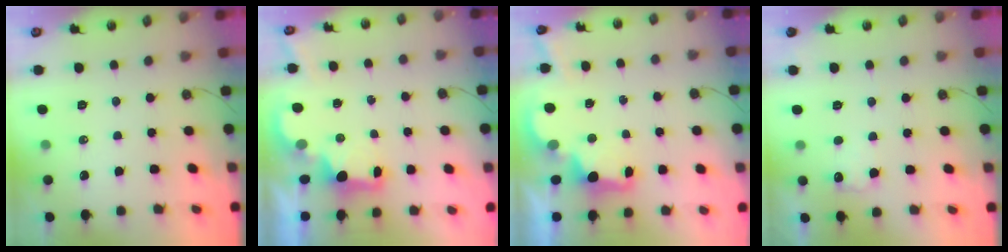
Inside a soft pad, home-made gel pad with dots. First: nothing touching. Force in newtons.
{"total": 2.2, "press": 2.1, "slide": 0.8}
{"total": 2.7, "press": 2.6, "slide": 0.8}
{"total": 6.7, "press": 6.6, "slide": 0.8}